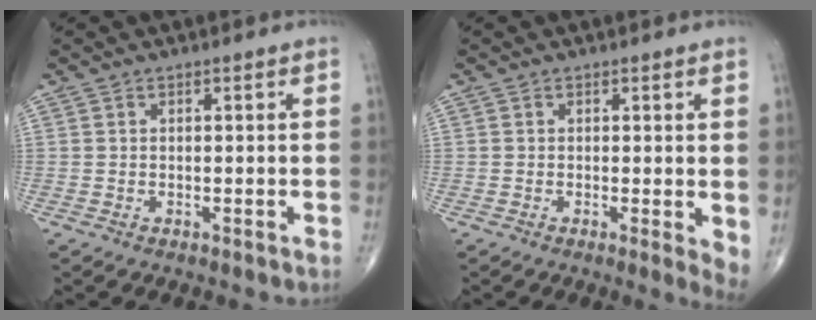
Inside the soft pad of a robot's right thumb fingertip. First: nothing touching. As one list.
[{"total": 3.4, "force": [0.1, 0.9, 3.3], "torque": [-0.047, -0.011, -0.002]}]